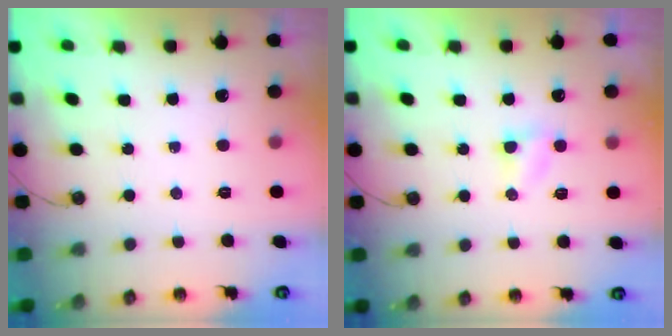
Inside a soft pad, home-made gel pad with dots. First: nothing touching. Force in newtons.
{"total": 3.0, "press": 3.0, "slide": 0.3}